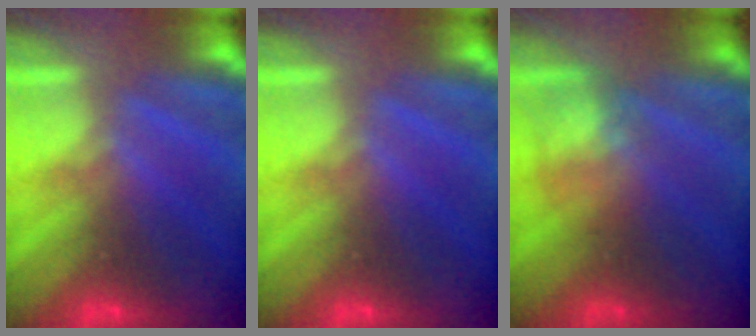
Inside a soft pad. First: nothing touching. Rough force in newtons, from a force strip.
{"total": 0.0}
{"total": 2.3}